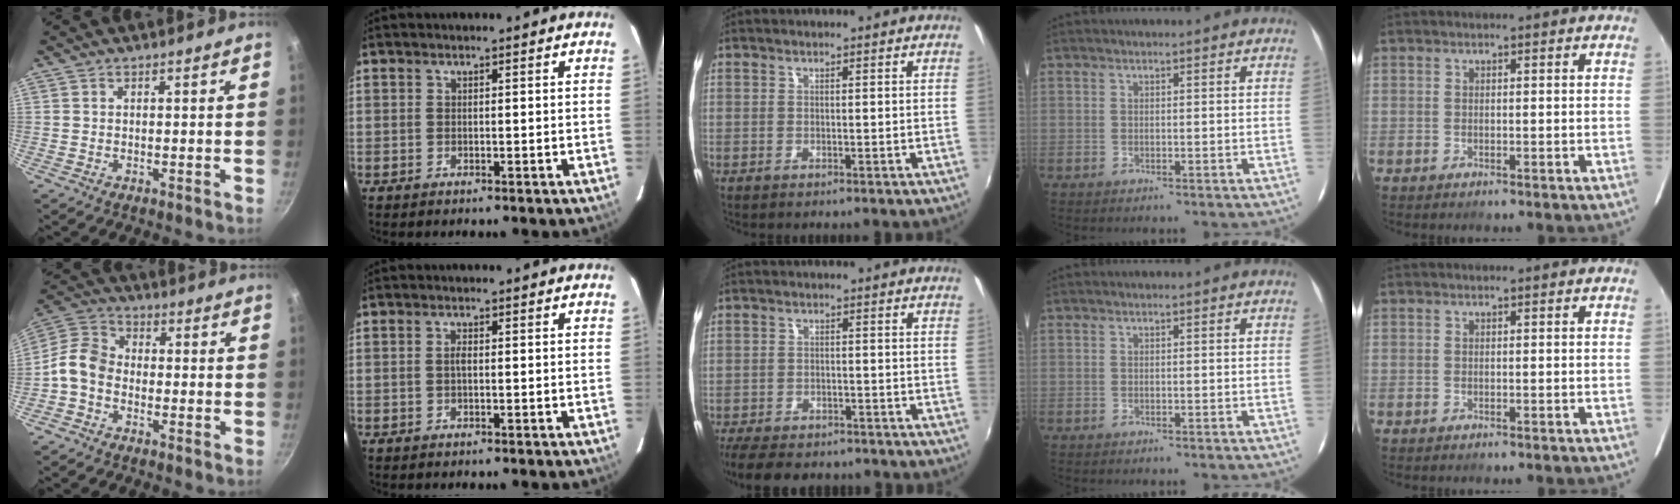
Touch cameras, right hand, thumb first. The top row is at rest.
{"thumb": {"total": 7.5, "force": [-2.7, 5.5, 4.4], "torque": [-0.081, 0.040, -0.074]}, "index": {"total": 0.9, "force": [-0.1, 0.4, 0.9], "torque": [-0.018, 0.003, -0.003]}, "middle": {"total": 10.7, "force": [-8.9, 3.9, 4.5], "torque": [-0.109, -0.023, -0.143]}}